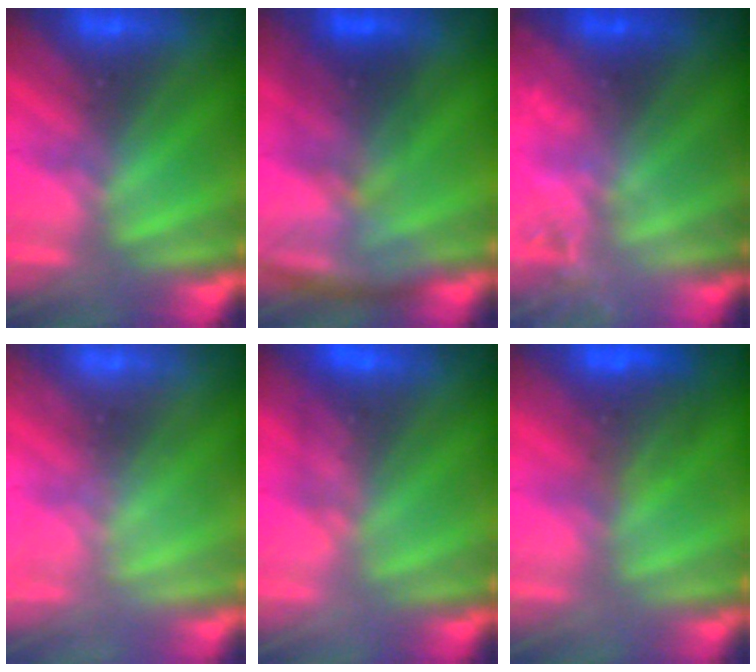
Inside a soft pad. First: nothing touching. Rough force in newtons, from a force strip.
{"total": 2.8}
{"total": 2.3}
{"total": 2.3}
{"total": 4.8}
{"total": 8.9}